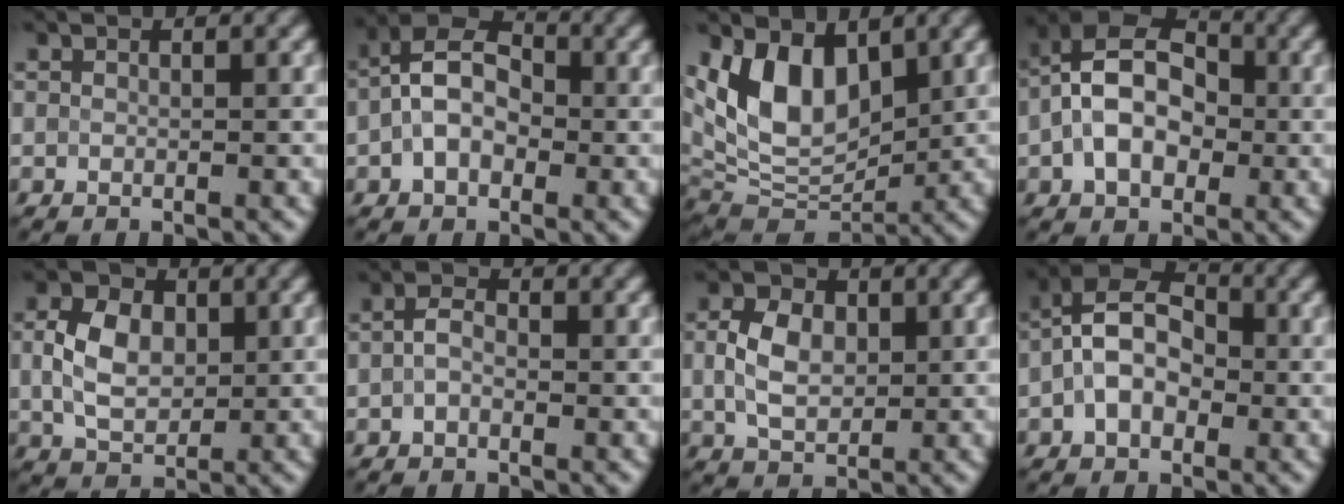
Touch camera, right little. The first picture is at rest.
{"total": 5.7, "force": [-0.8, 3.6, 4.3], "torque": [-0.079, 0.019, -0.025]}
{"total": 8.2, "force": [2.8, 4.8, 6.0], "torque": [-0.114, -0.007, 0.046]}
{"total": 8.6, "force": [-0.4, 5.7, 6.5], "torque": [-0.113, 0.026, -0.018]}
{"total": 5.1, "force": [0.7, 3.5, 3.6], "torque": [-0.081, 0.006, 0.011]}
{"total": 1.5, "force": [-0.4, 0.9, 1.2], "torque": [-0.028, 0.009, -0.013]}
{"total": 4.5, "force": [0.6, 3.1, 3.2], "torque": [-0.073, 0.005, 0.009]}
{"total": 6.5, "force": [-0.8, 4.2, 5.0], "torque": [-0.087, 0.020, -0.024]}